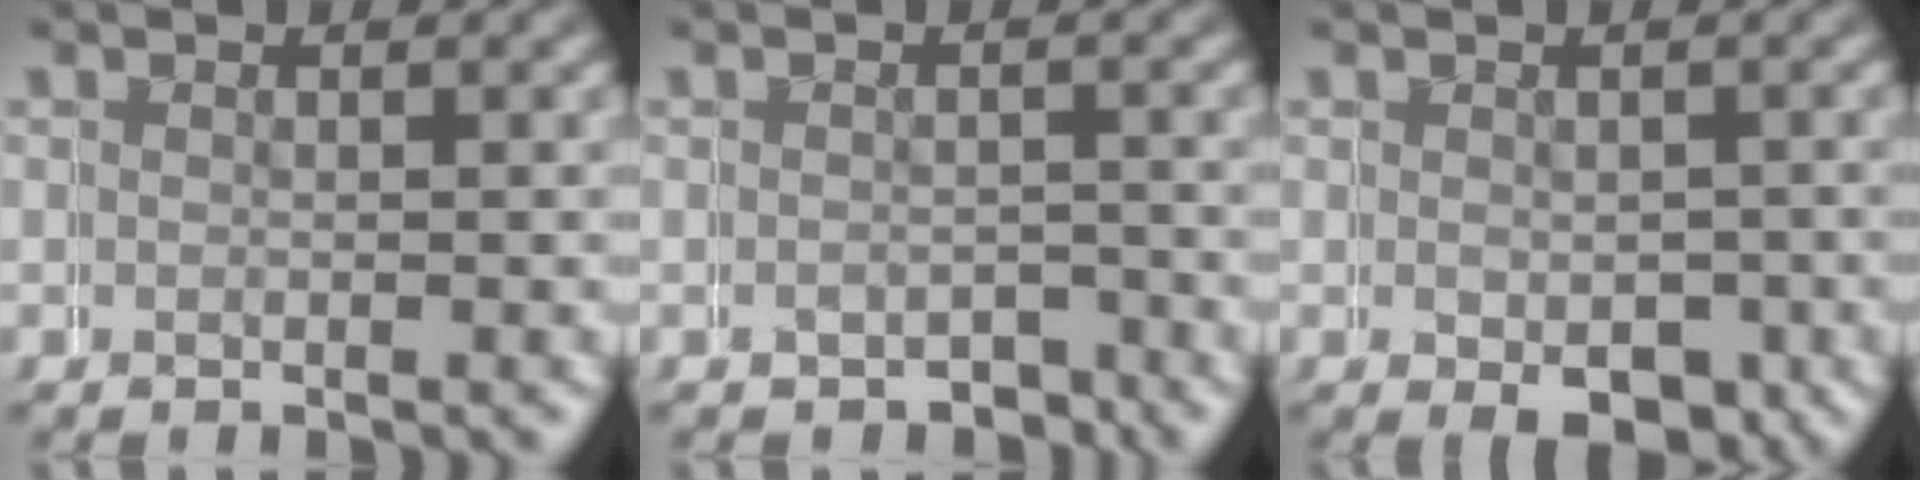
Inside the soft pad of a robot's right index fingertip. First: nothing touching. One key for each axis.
{"total": 2.0, "fx": -1.5, "fy": 1.1, "fz": -0.7, "tx": 0.017, "ty": 0.001, "tz": -0.030}
{"total": 2.9, "fx": -1.1, "fy": 1.7, "fz": 2.1, "tx": -0.019, "ty": -0.005, "tz": -0.019}